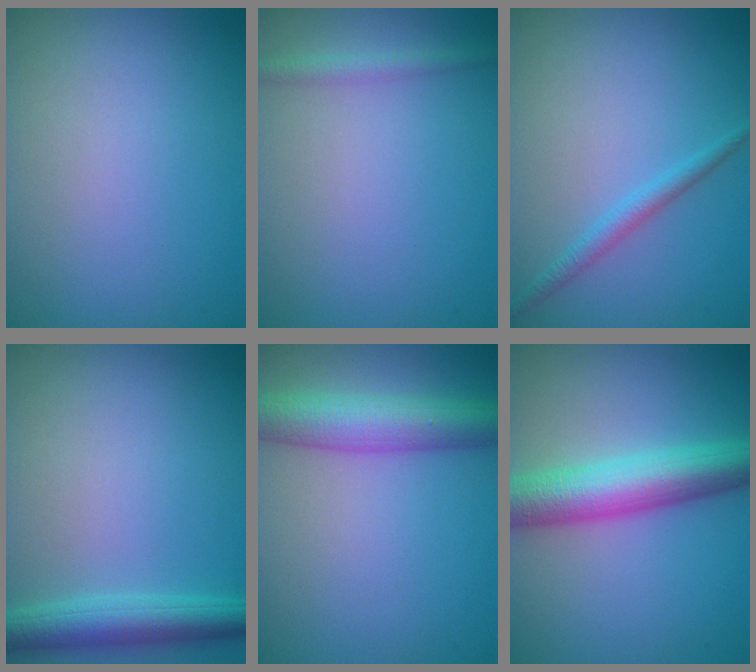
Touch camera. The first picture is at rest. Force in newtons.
{"total": 1.3, "press": 1.3, "slide": 0.0}
{"total": 1.7, "press": 1.7, "slide": 0.1}
{"total": 3.9, "press": 3.9, "slide": 0.2}
{"total": 5.8, "press": 5.8, "slide": 0.1}
{"total": 7.0, "press": 7.0, "slide": 0.1}